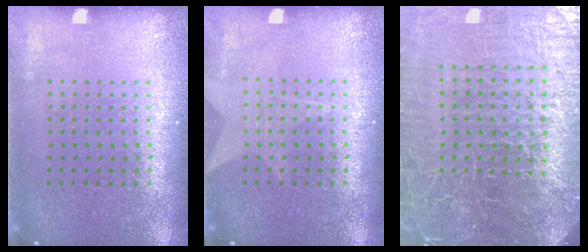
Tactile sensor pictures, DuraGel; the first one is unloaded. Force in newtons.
{"total": 1.3, "press": 1.3, "slide": 0.1}
{"total": 6.9, "press": 6.1, "slide": 3.3}